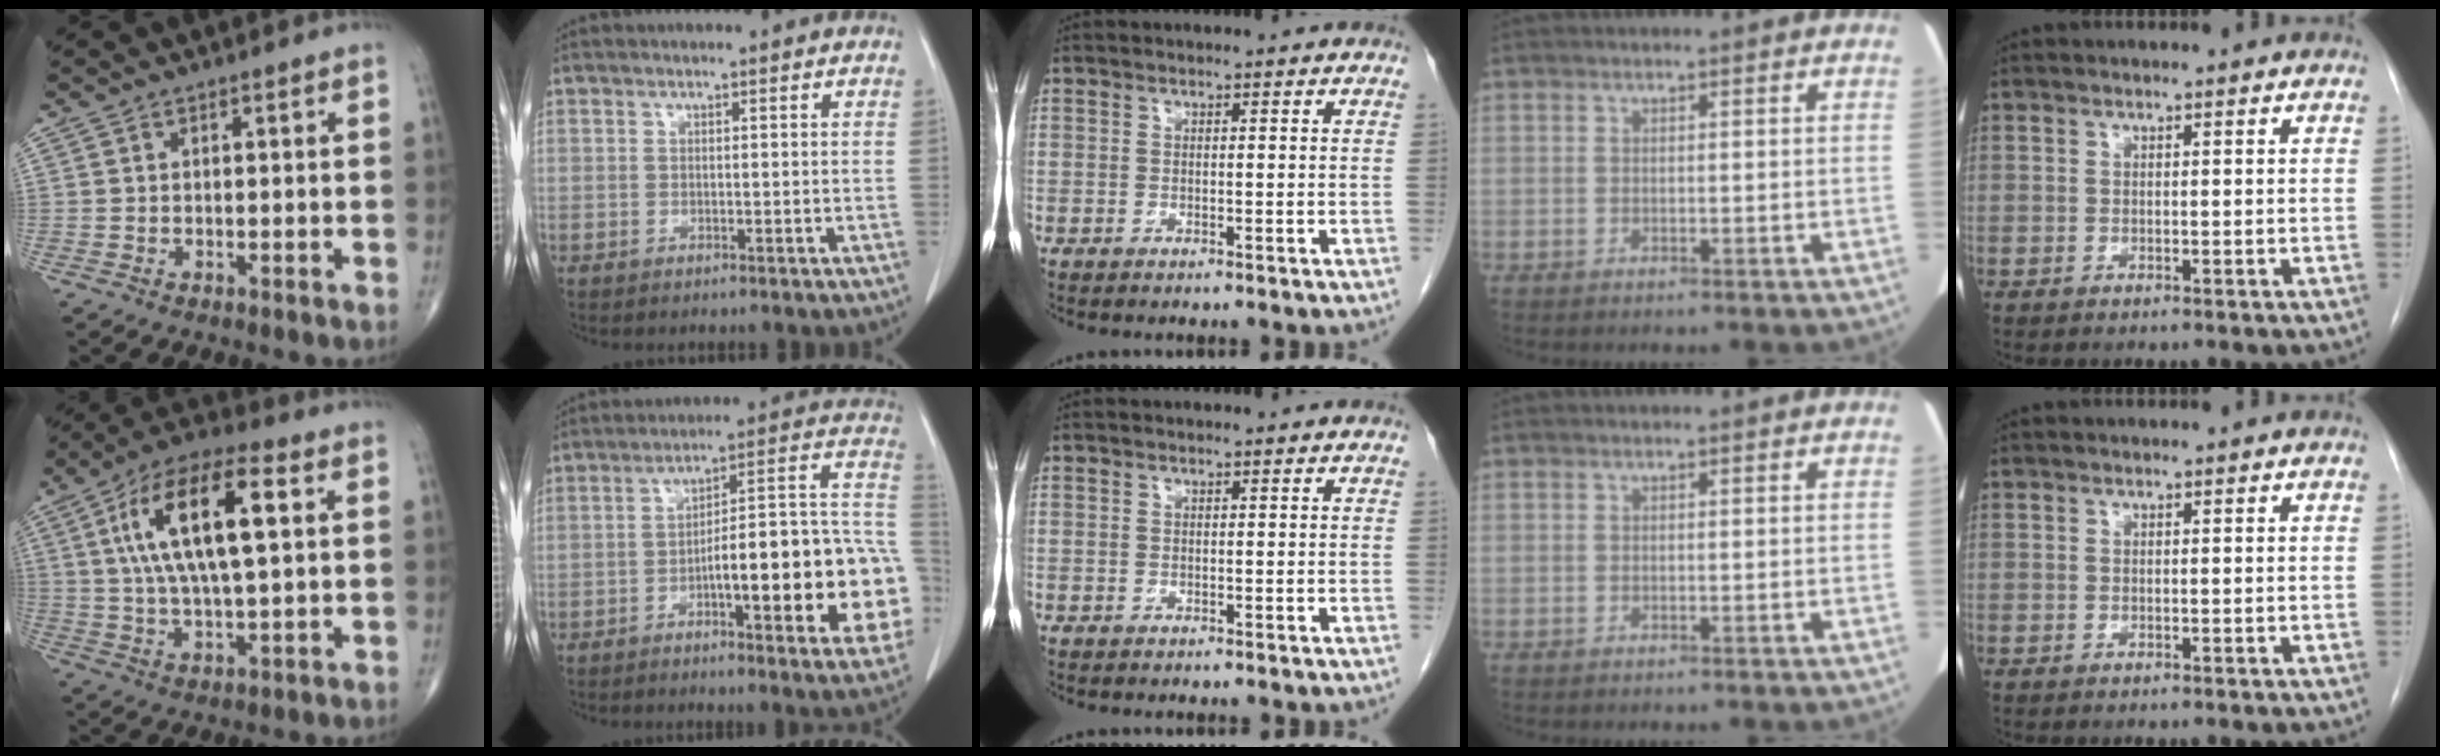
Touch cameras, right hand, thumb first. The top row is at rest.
{"thumb": {"total": 18.5, "force": [4.4, 6.7, 16.6], "torque": [-0.302, 0.016, 0.072]}, "index": {"total": 21.2, "force": [-5.4, 4.0, 20.1], "torque": [-0.199, 0.035, -0.064]}}